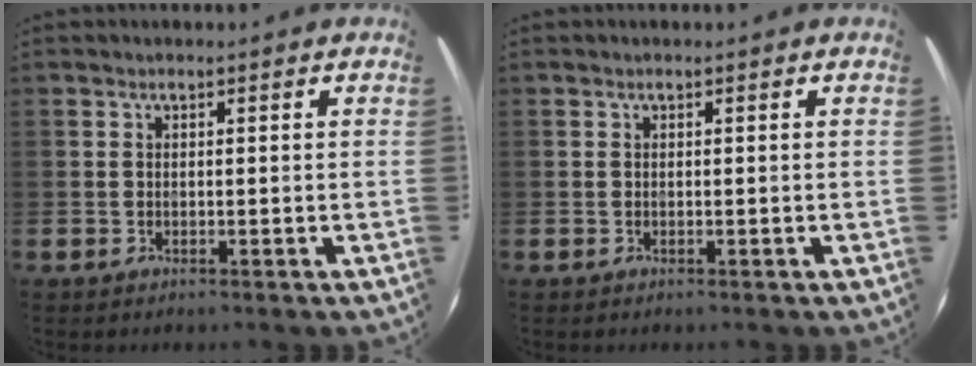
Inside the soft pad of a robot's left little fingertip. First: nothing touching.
{"total": 0.0}